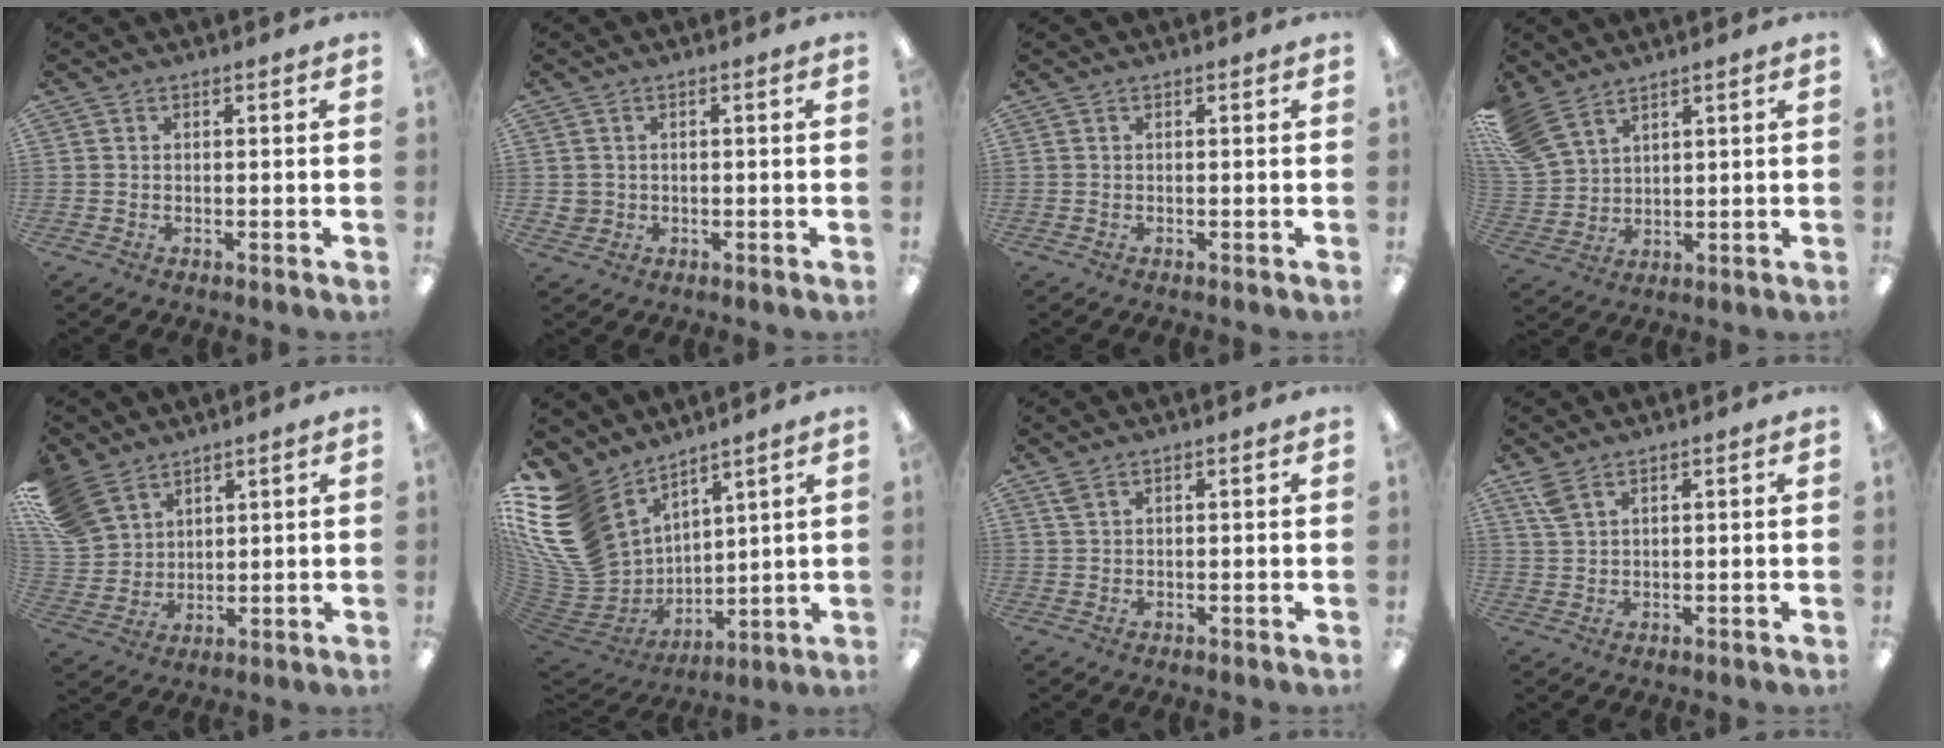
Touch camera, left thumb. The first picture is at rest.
{"total": 2.2, "force": [0.0, 2.2, 0.1], "torque": [-0.005, 0.003, -0.002]}
{"total": 0.0}
{"total": 9.8, "force": [7.2, 5.2, 4.0], "torque": [-0.109, -0.019, 0.144]}
{"total": 11.7, "force": [8.0, 7.6, 3.8], "torque": [-0.098, -0.030, 0.161]}
{"total": 20.0, "force": [9.0, 14.4, 10.6], "torque": [-0.260, -0.062, 0.173]}
{"total": 1.7, "force": [1.2, 0.7, 1.0], "torque": [-0.023, 0.000, 0.022]}
{"total": 4.1, "force": [2.6, 1.7, 2.6], "torque": [-0.057, -0.001, 0.049]}